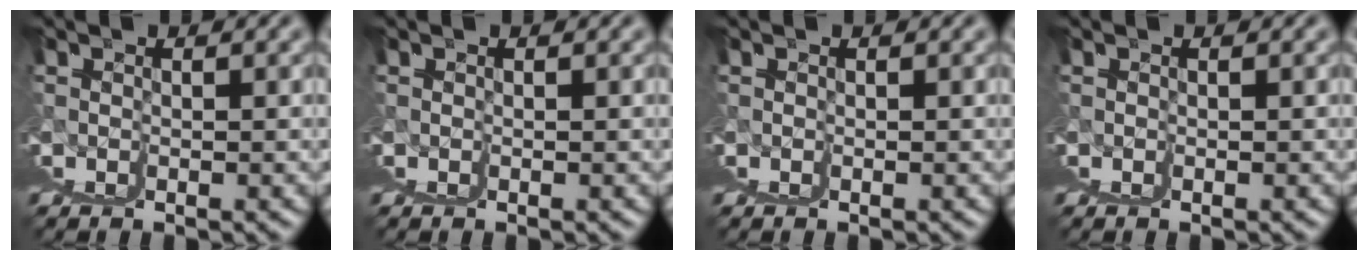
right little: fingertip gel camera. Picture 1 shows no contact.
{"total": 0.0}
{"total": 0.0}
{"total": 0.0}